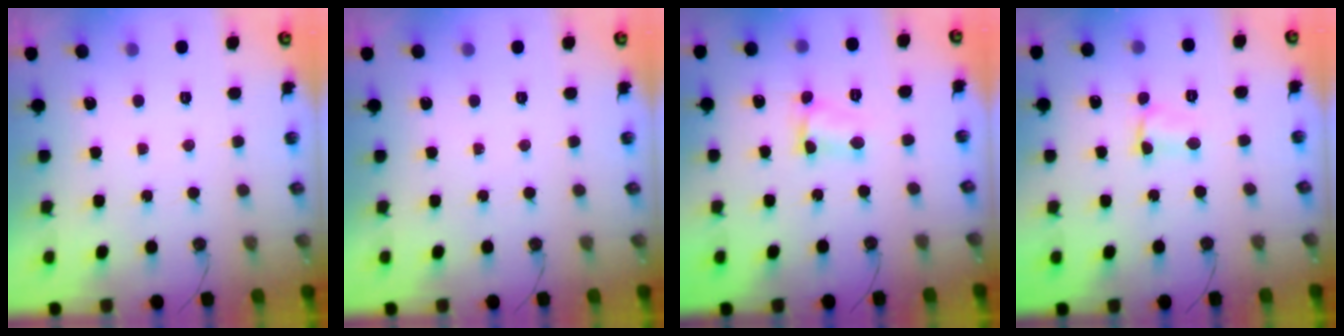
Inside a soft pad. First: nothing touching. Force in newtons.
{"total": 0.0}
{"total": 3.2, "press": 3.1, "slide": 0.4}
{"total": 2.6, "press": 2.6, "slide": 0.4}